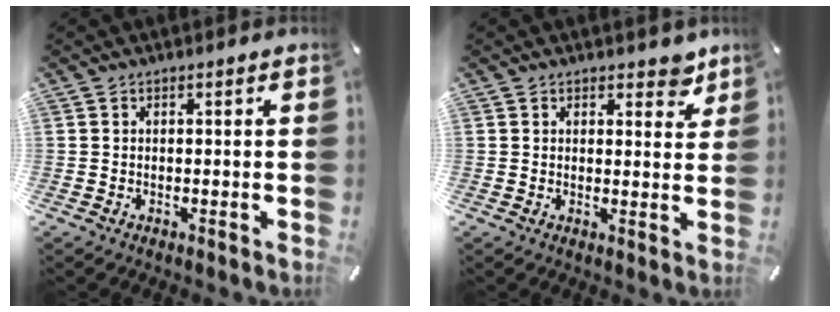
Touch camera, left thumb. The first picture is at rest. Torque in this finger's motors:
{"motor_torque": [0.28, -0.40, 0.04, 0.09, -0.03]}